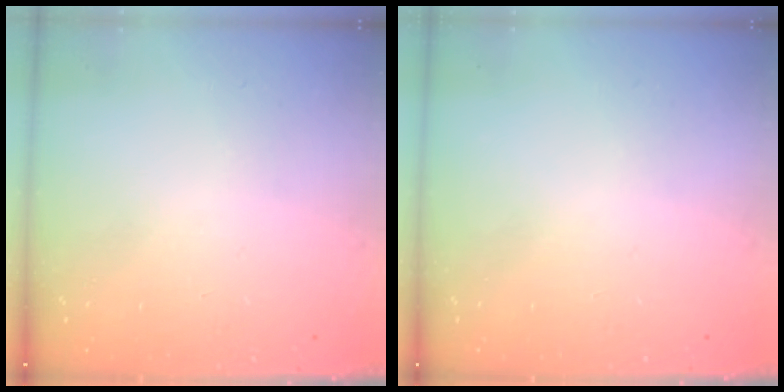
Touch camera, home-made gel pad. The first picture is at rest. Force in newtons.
{"total": 0.0}